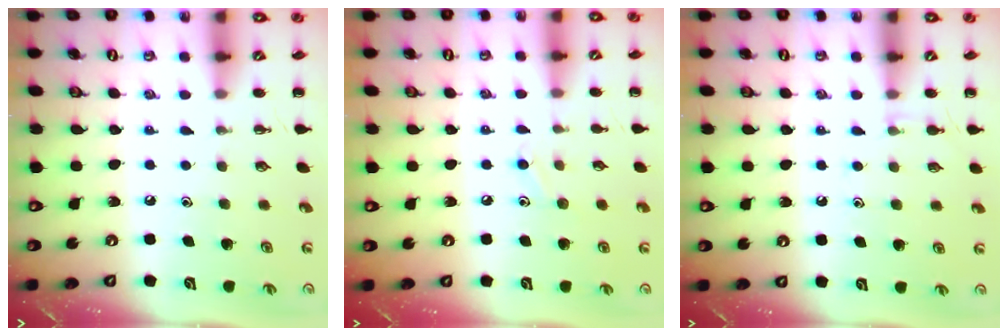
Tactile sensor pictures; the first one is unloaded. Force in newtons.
{"total": 7.6, "press": 7.2, "slide": 2.3}
{"total": 4.0, "press": 3.8, "slide": 1.3}